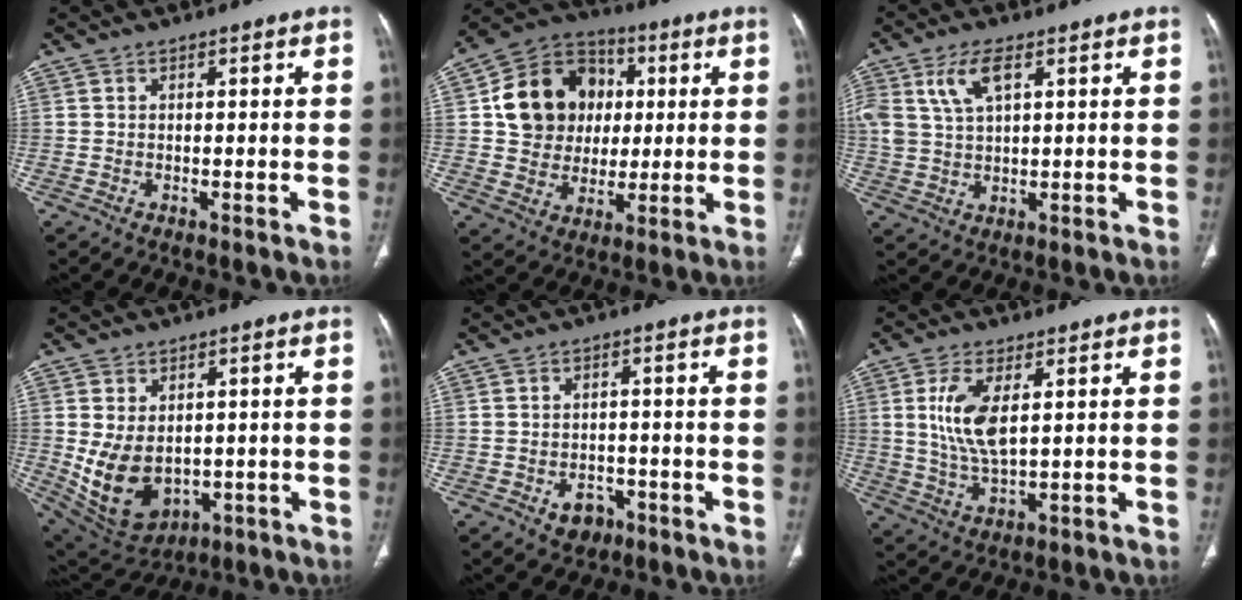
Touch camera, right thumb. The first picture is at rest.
{"total": 16.3, "force": [2.7, 14.0, 7.9], "torque": [-0.105, 0.012, 0.049]}
{"total": 7.8, "force": [3.4, 3.8, 5.9], "torque": [-0.125, -0.001, 0.070]}
{"total": 11.9, "force": [-0.8, 8.5, 8.4], "torque": [-0.133, -0.010, 0.020]}
{"total": 4.0, "force": [-2.0, 3.0, 1.7], "torque": [-0.009, 0.014, -0.021]}
{"total": 9.0, "force": [2.2, 3.7, 7.9], "torque": [-0.169, -0.015, 0.049]}